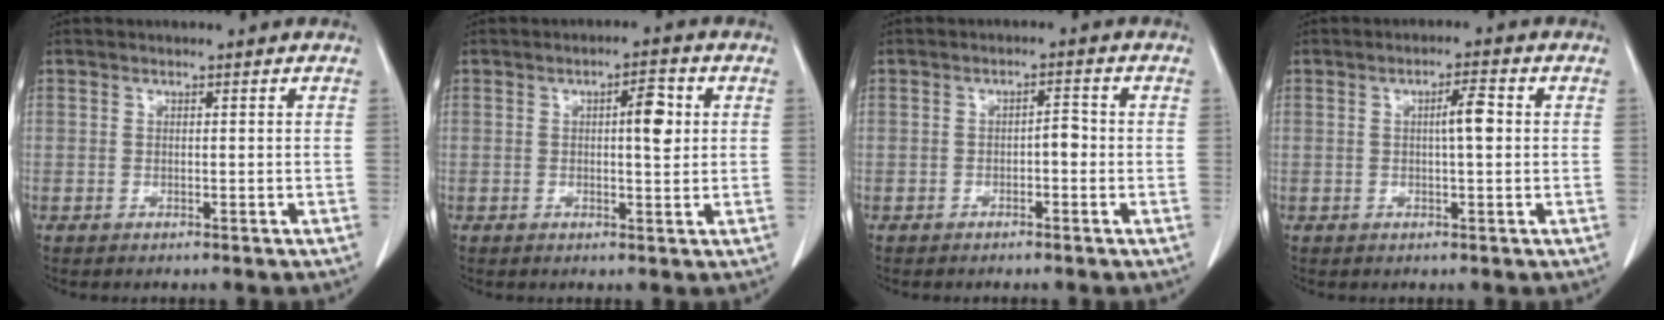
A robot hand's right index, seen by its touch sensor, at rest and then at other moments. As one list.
[{"total": 4.4, "force": [0.9, 1.1, 4.2], "torque": [-0.062, 0.004, 0.011]}, {"total": 2.1, "force": [-0.6, 0.8, 1.8], "torque": [-0.022, 0.006, -0.010]}, {"total": 3.5, "force": [0.4, 0.4, 3.5], "torque": [-0.058, 0.005, 0.005]}]